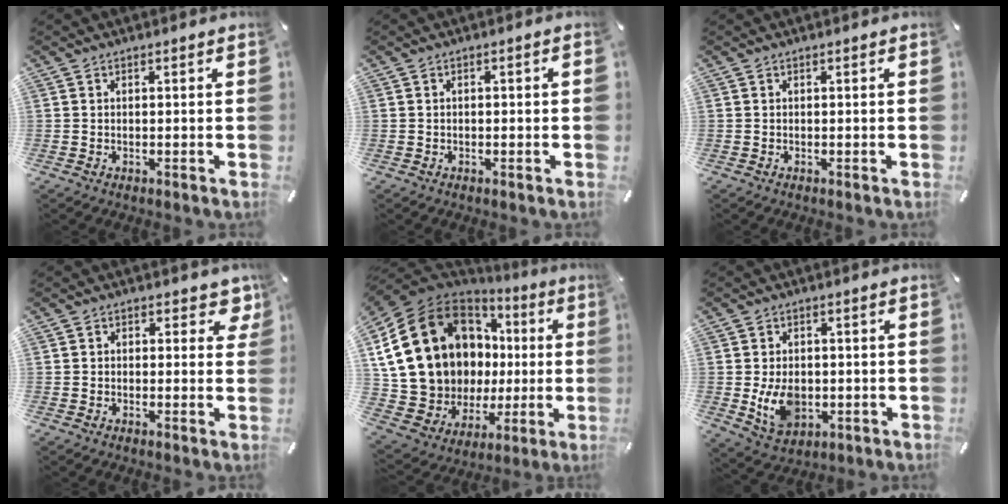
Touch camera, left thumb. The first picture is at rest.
{"total": 1.3, "force": [-0.4, 0.4, 1.1], "torque": [-0.019, 0.001, -0.007]}
{"total": 0.0}
{"total": 4.4, "force": [1.6, 3.0, 2.8], "torque": [-0.011, -0.006, 0.020]}
{"total": 23.9, "force": [5.0, 18.2, 14.6], "torque": [-0.312, -0.043, 0.125]}
{"total": 9.0, "force": [-1.0, 6.9, 5.8], "torque": [-0.115, -0.002, -0.020]}